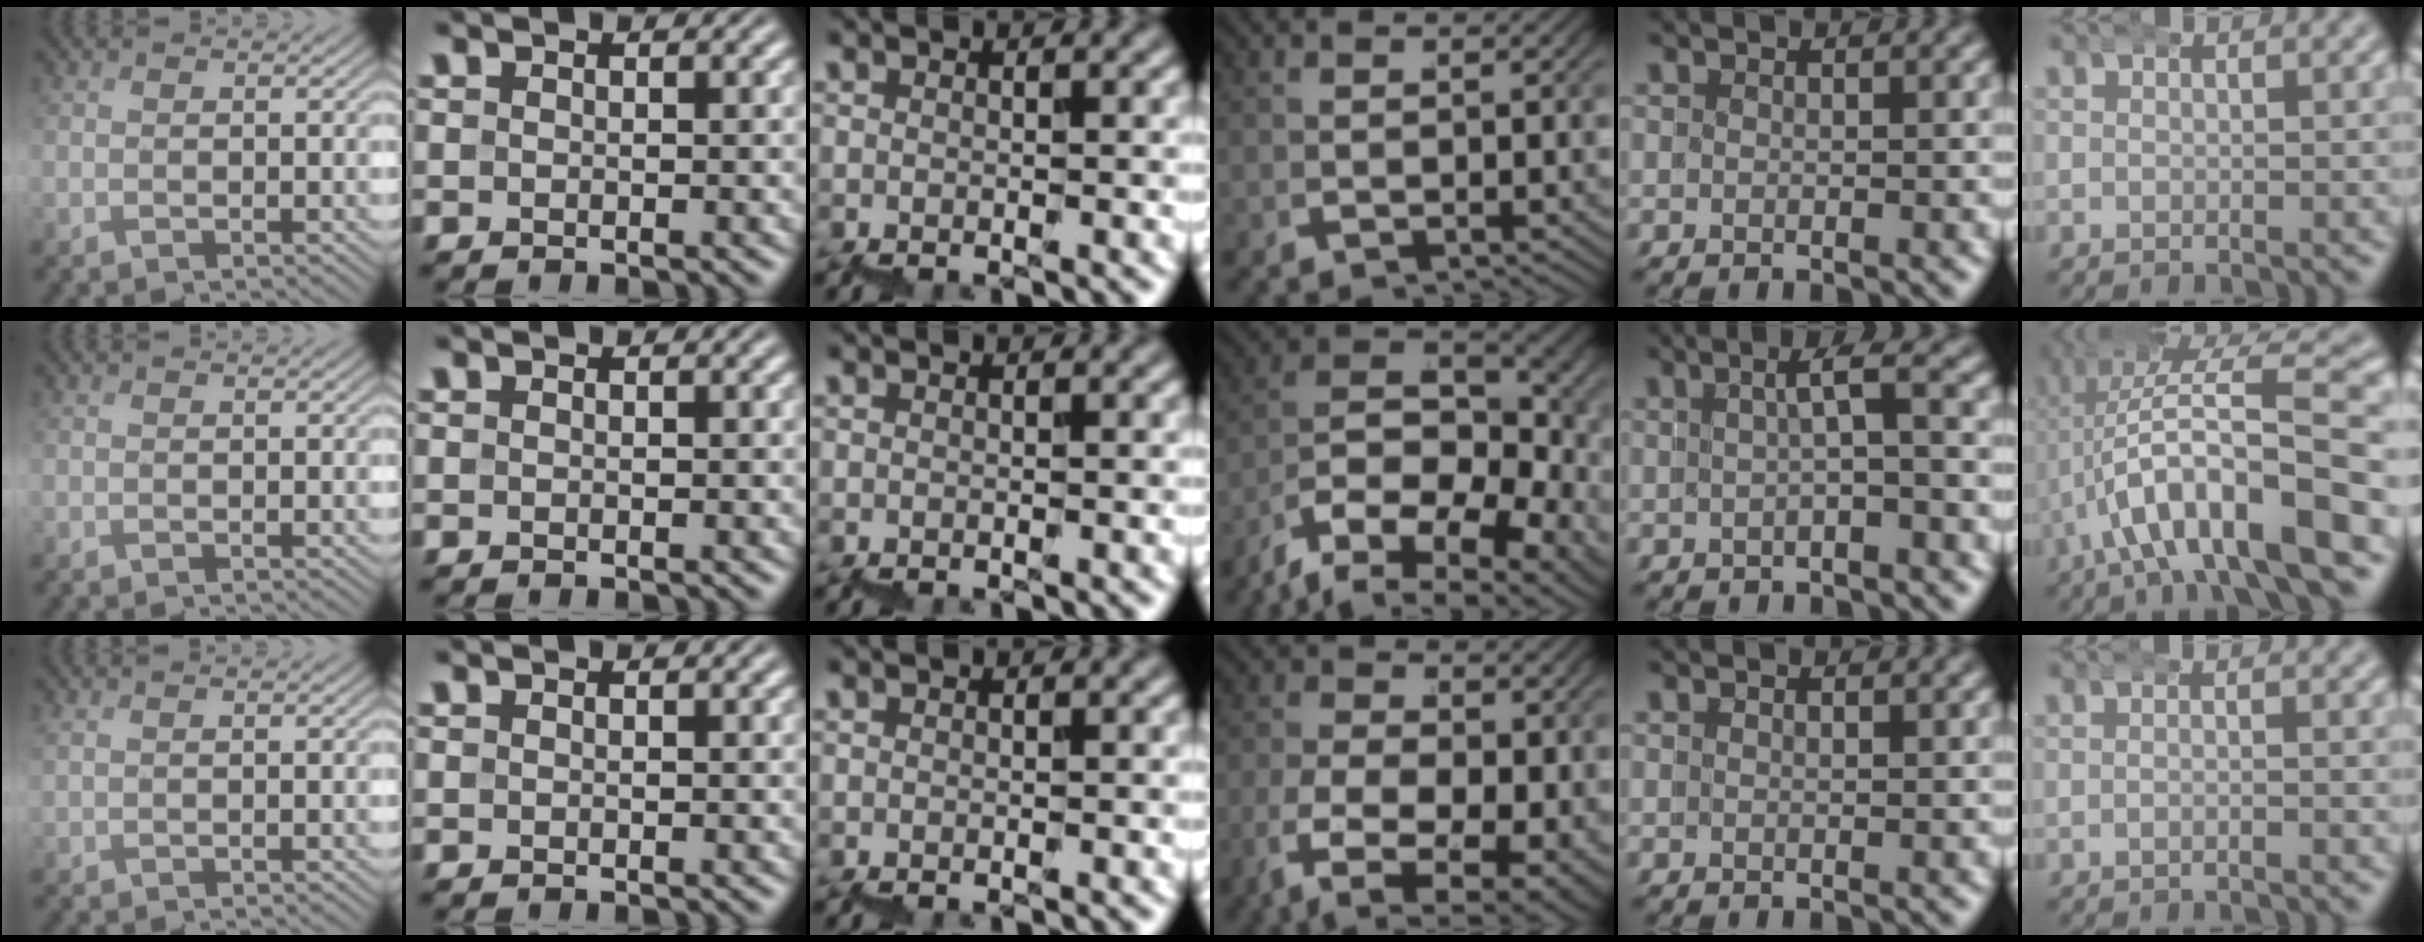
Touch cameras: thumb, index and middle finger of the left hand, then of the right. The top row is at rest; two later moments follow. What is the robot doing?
{"motion": "wrap", "object": "bubble wrap"}